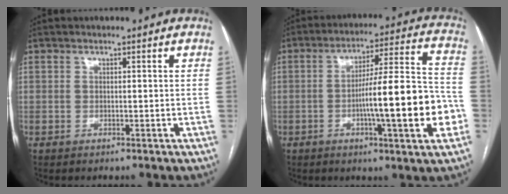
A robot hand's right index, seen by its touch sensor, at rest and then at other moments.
{"total": 16.7, "force": [-4.0, 1.2, 16.2], "torque": [-0.246, 0.012, -0.059]}